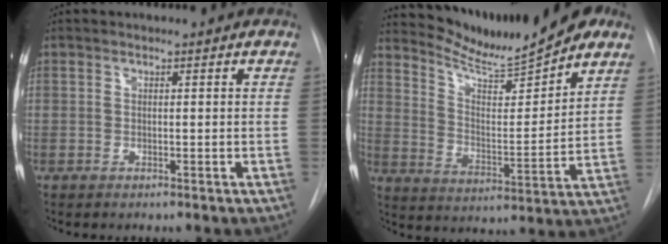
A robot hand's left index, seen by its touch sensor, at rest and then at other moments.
{"total": 15.1, "force": [13.6, 0.9, 6.4], "torque": [-0.110, -0.010, 0.220]}